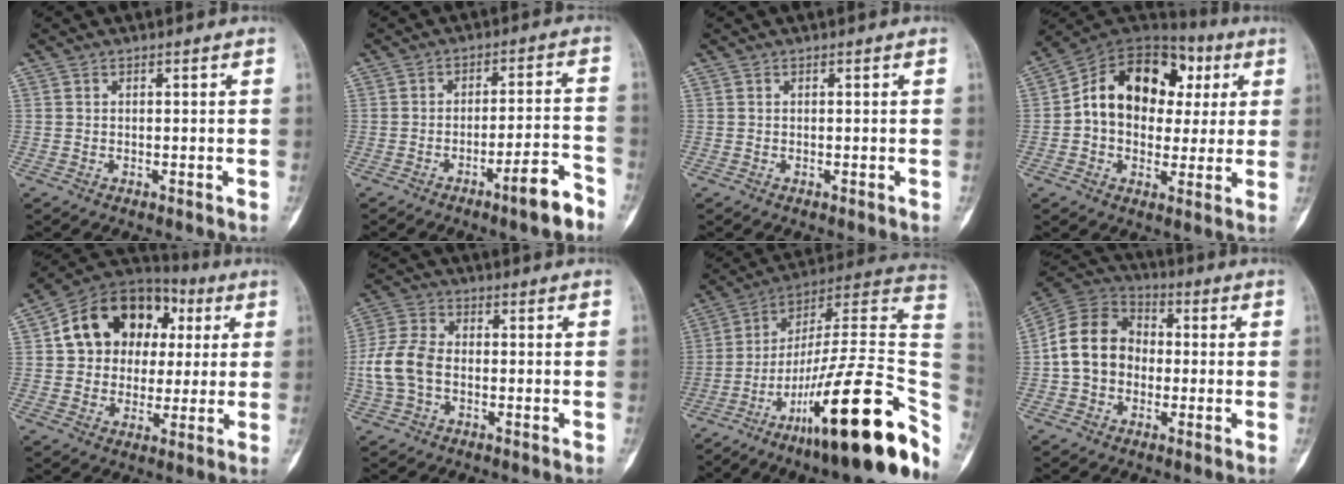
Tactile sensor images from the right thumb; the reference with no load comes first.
{"total": 7.8, "force": [-5.3, 1.1, 5.7], "torque": [-0.084, 0.040, -0.077]}
{"total": 0.0}
{"total": 18.3, "force": [2.7, 13.5, 12.1], "torque": [-0.153, 0.035, 0.040]}
{"total": 17.7, "force": [3.9, 14.0, 10.1], "torque": [-0.121, 0.025, 0.062]}
{"total": 8.8, "force": [-1.2, 5.9, 6.4], "torque": [-0.140, 0.020, -0.030]}
{"total": 31.6, "force": [-13.3, 7.0, 27.8], "torque": [-0.340, 0.083, -0.203]}
{"total": 13.2, "force": [-0.8, 10.7, 7.6], "torque": [-0.121, 0.037, -0.026]}